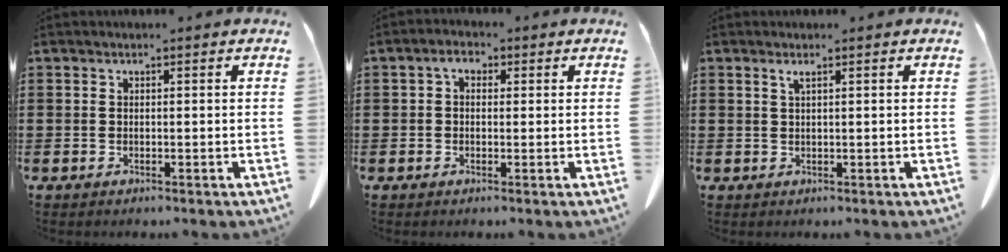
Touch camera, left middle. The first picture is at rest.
{"total": 2.1, "force": [0.2, 1.4, 1.5], "torque": [-0.034, 0.008, 0.002]}
{"total": 1.0, "force": [0.6, 0.1, 0.9], "torque": [-0.019, 0.001, 0.011]}